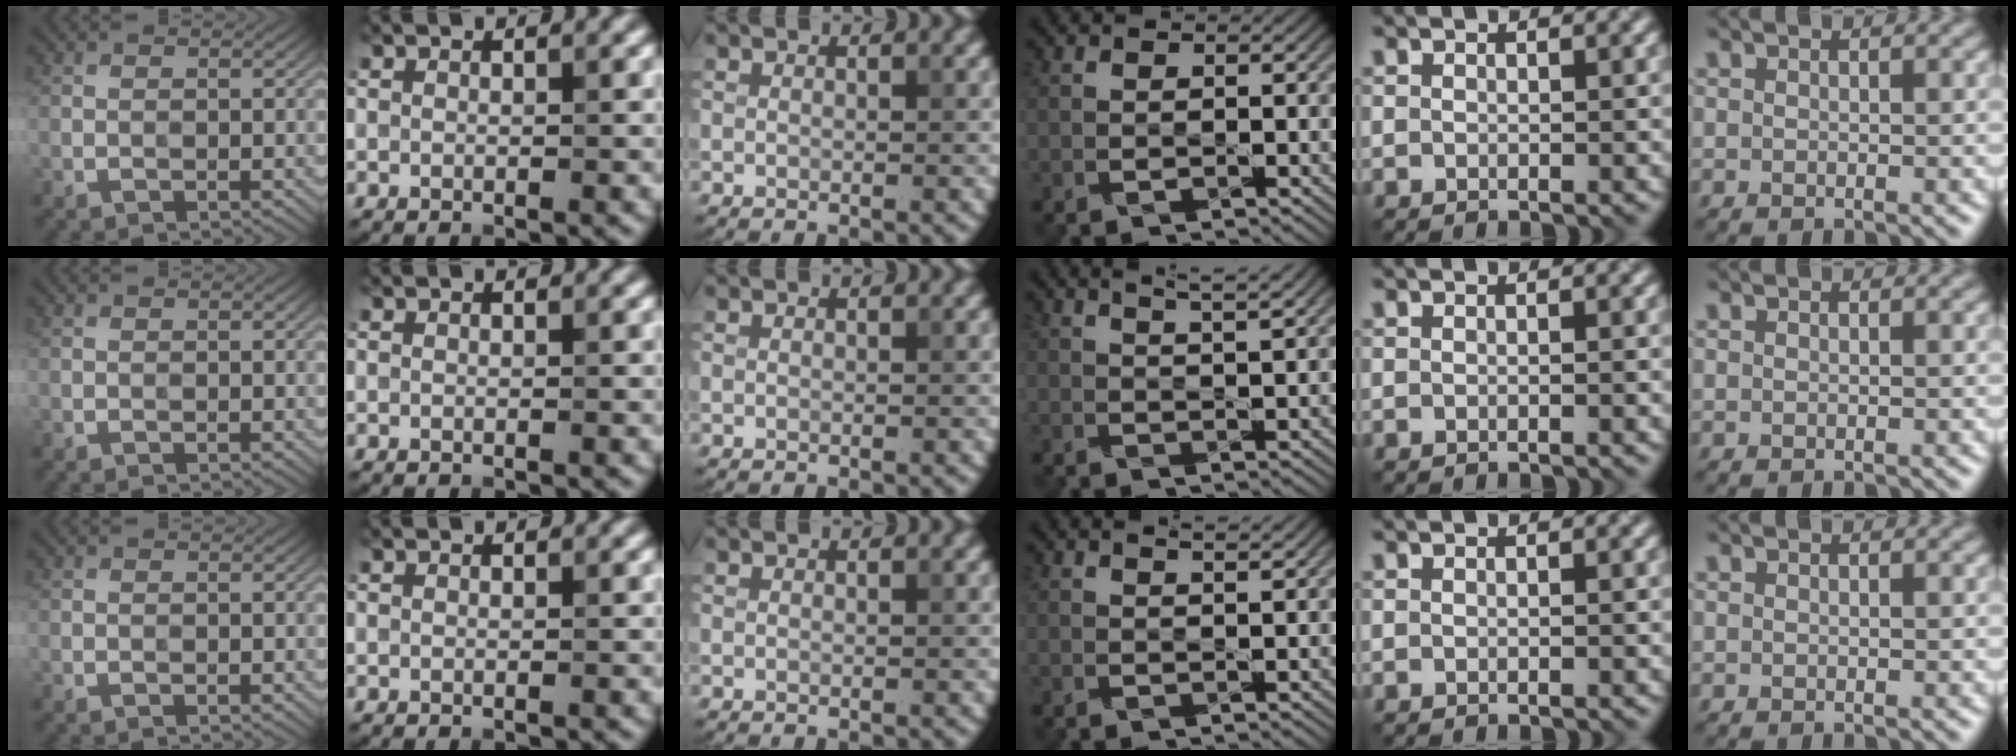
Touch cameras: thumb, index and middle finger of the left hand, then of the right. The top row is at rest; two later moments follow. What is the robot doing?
{"motion": "dispense", "object": "spray bottle"}